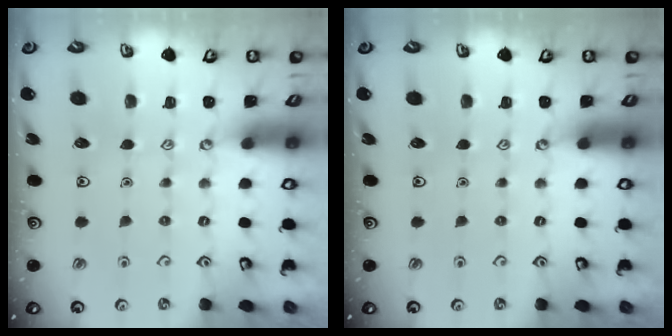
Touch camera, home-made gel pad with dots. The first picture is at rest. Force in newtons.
{"total": 0.0}